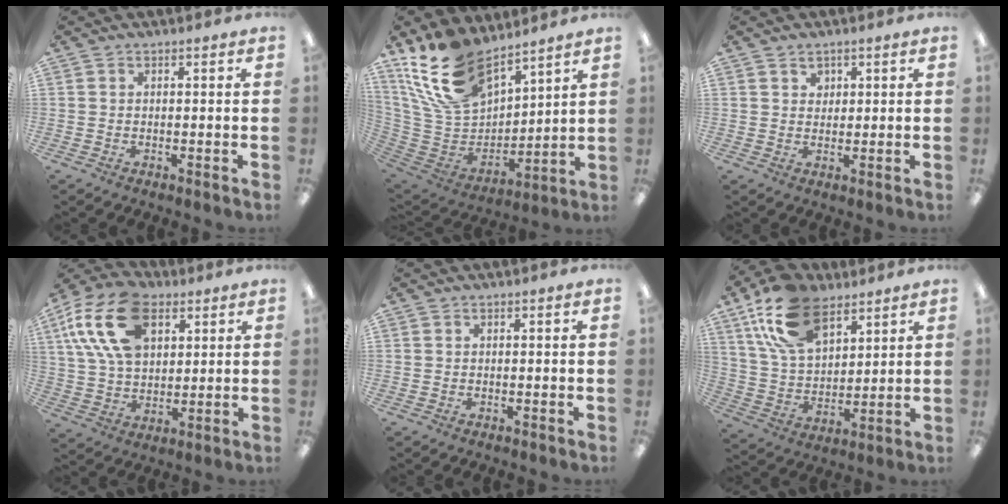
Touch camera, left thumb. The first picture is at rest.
{"total": 19.6, "force": [14.2, 9.5, 9.7], "torque": [-0.211, -0.072, 0.265]}
{"total": 2.2, "force": [1.4, 1.7, 0.4], "torque": [-0.002, -0.002, 0.024]}
{"total": 18.8, "force": [8.5, 11.7, 12.0], "torque": [-0.249, -0.012, 0.154]}
{"total": 0.0}
{"total": 18.0, "force": [10.6, 10.1, 10.4], "torque": [-0.222, -0.031, 0.197]}